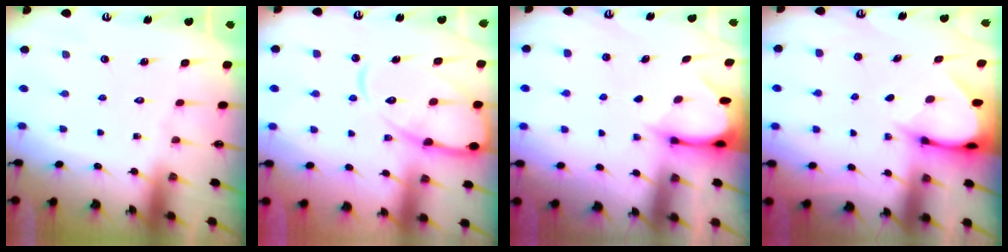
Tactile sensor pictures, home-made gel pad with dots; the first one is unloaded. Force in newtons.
{"total": 12.7, "press": 12.6, "slide": 1.1}
{"total": 3.5, "press": 3.5, "slide": 0.2}
{"total": 3.6, "press": 3.6, "slide": 0.2}